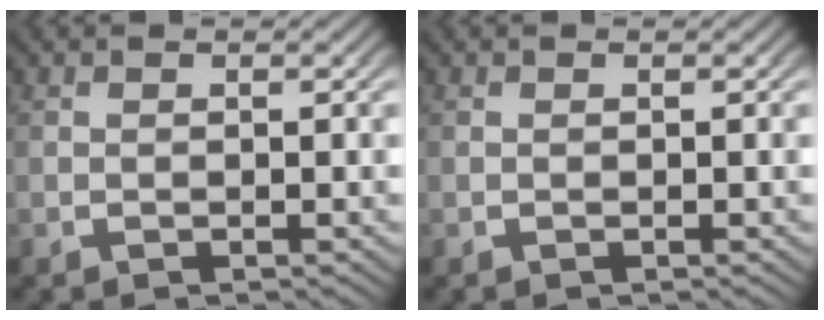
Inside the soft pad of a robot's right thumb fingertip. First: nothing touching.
{"total": 0.0}